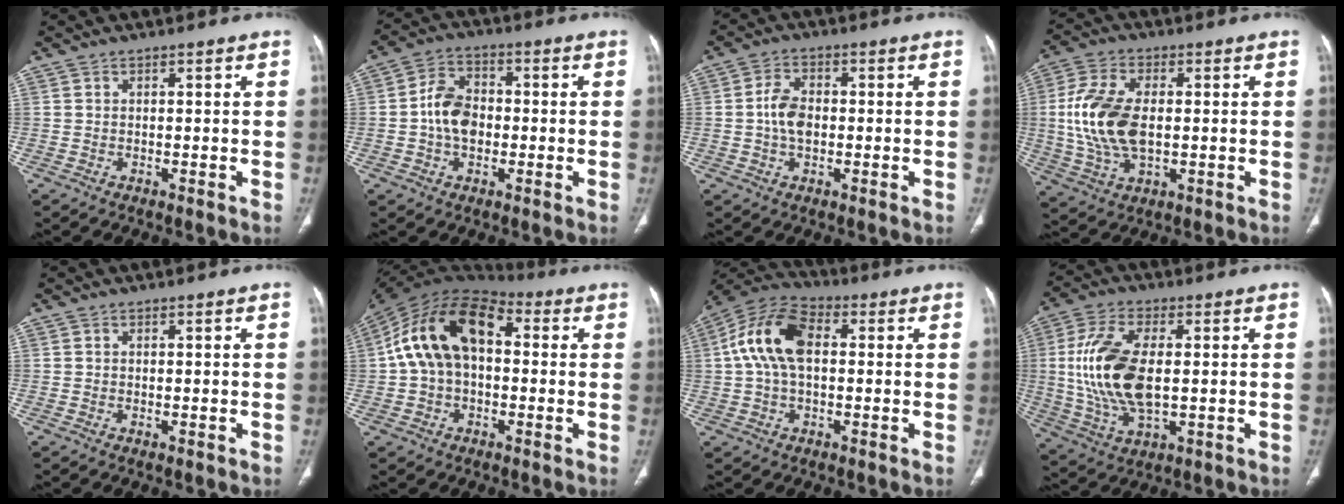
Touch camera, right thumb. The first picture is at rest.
{"total": 8.3, "force": [-0.9, 5.9, 5.8], "torque": [-0.089, 0.019, -0.026]}
{"total": 5.6, "force": [-0.4, 3.6, 4.3], "torque": [-0.079, 0.010, -0.012]}
{"total": 14.1, "force": [0.2, 7.8, 11.7], "torque": [-0.250, 0.001, 0.006]}
{"total": 0.0}
{"total": 16.7, "force": [1.8, 10.7, 12.7], "torque": [-0.222, 0.045, 0.023]}
{"total": 12.8, "force": [1.6, 7.5, 10.2], "torque": [-0.205, 0.032, 0.020]}
{"total": 16.3, "force": [0.7, 8.1, 14.2], "torque": [-0.299, -0.006, 0.017]}